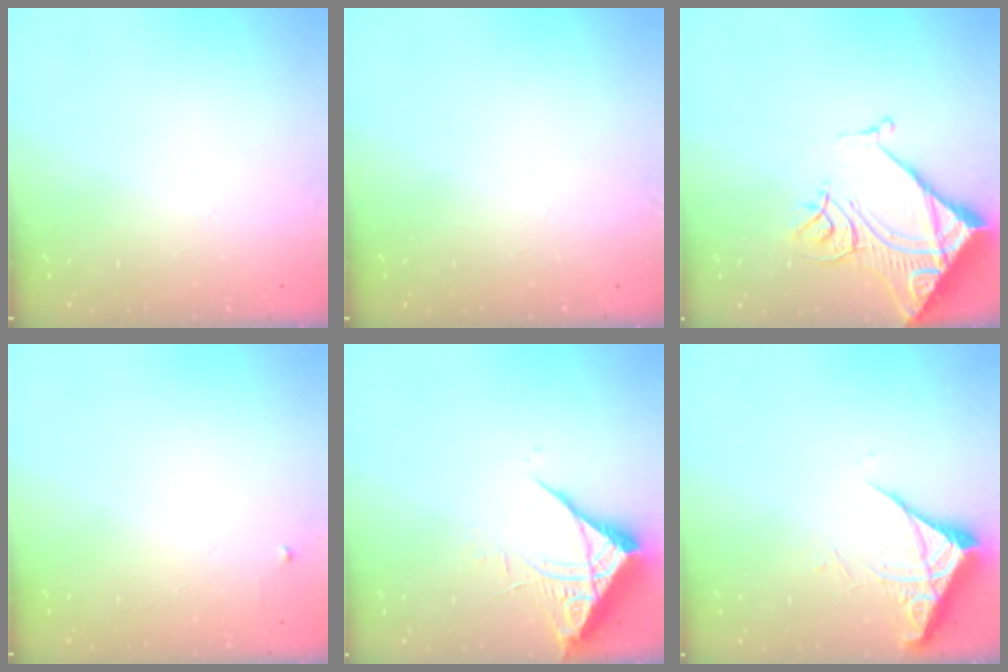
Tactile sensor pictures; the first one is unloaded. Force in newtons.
{"total": 0.0}
{"total": 16.6, "press": 16.5, "slide": 1.7}
{"total": 2.4, "press": 2.3, "slide": 0.4}
{"total": 7.0, "press": 7.0, "slide": 0.6}
{"total": 5.4, "press": 5.3, "slide": 0.6}